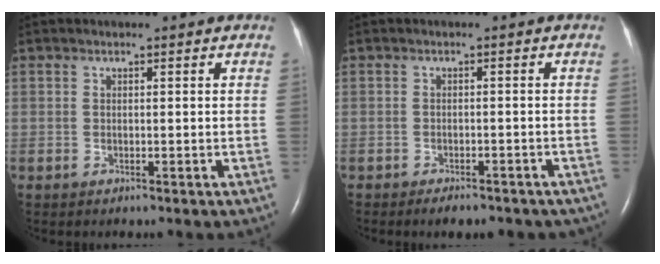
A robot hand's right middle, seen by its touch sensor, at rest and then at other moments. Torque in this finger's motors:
{"motor_torque": [0.14, -0.13, 0.04, 0.01]}